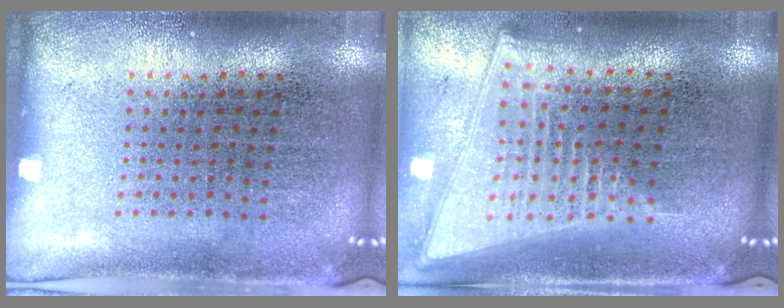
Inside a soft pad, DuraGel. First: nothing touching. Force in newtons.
{"total": 2.1, "press": 1.7, "slide": 1.1}